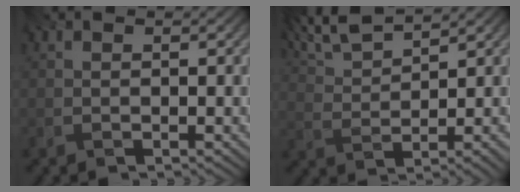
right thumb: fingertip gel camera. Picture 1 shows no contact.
{"total": 6.1, "force": [4.8, 0.8, 3.7], "torque": [-0.082, 0.018, 0.086]}